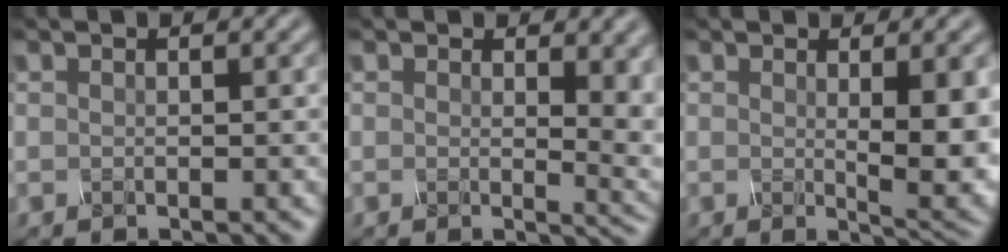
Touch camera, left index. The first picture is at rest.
{"total": 5.5, "force": [1.0, 2.4, 4.8], "torque": [-0.038, -0.007, 0.016]}
{"total": 5.8, "force": [0.3, 1.3, 5.6], "torque": [-0.074, -0.009, 0.011]}